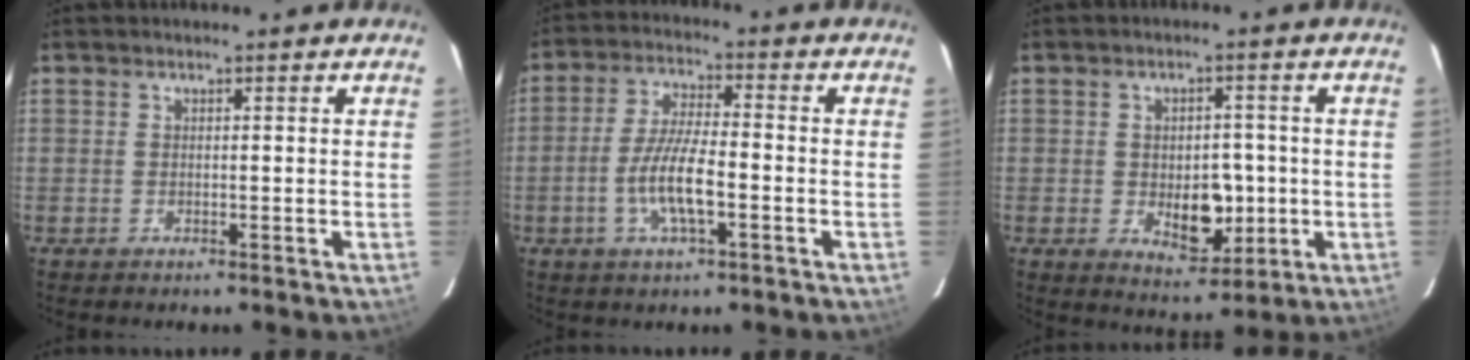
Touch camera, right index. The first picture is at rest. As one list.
[{"total": 8.6, "force": [-2.9, 2.0, 7.9], "torque": [-0.159, -0.002, -0.056]}, {"total": 8.1, "force": [-1.3, 5.2, 6.1], "torque": [-0.101, -0.006, -0.005]}]